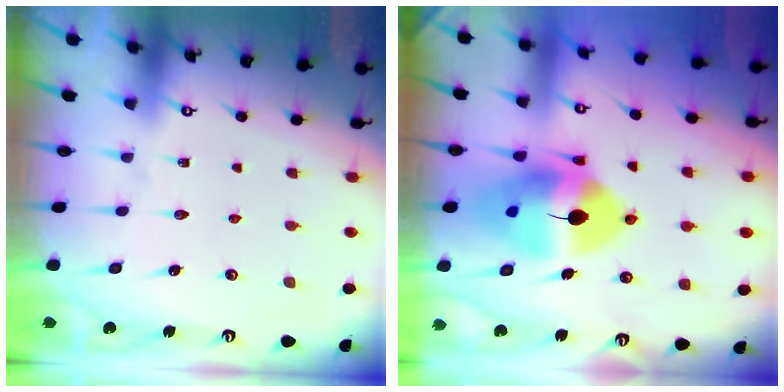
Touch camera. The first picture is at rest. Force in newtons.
{"total": 15.3, "press": 15.1, "slide": 2.4}